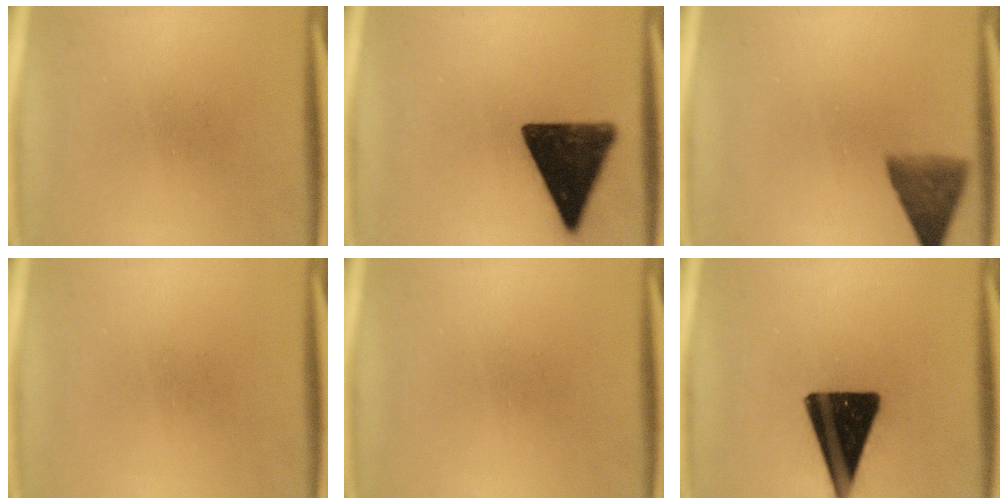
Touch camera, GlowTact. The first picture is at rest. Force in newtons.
{"total": 15.0}
{"total": 5.8}
{"total": 0.0}
{"total": 0.0}
{"total": 18.6}